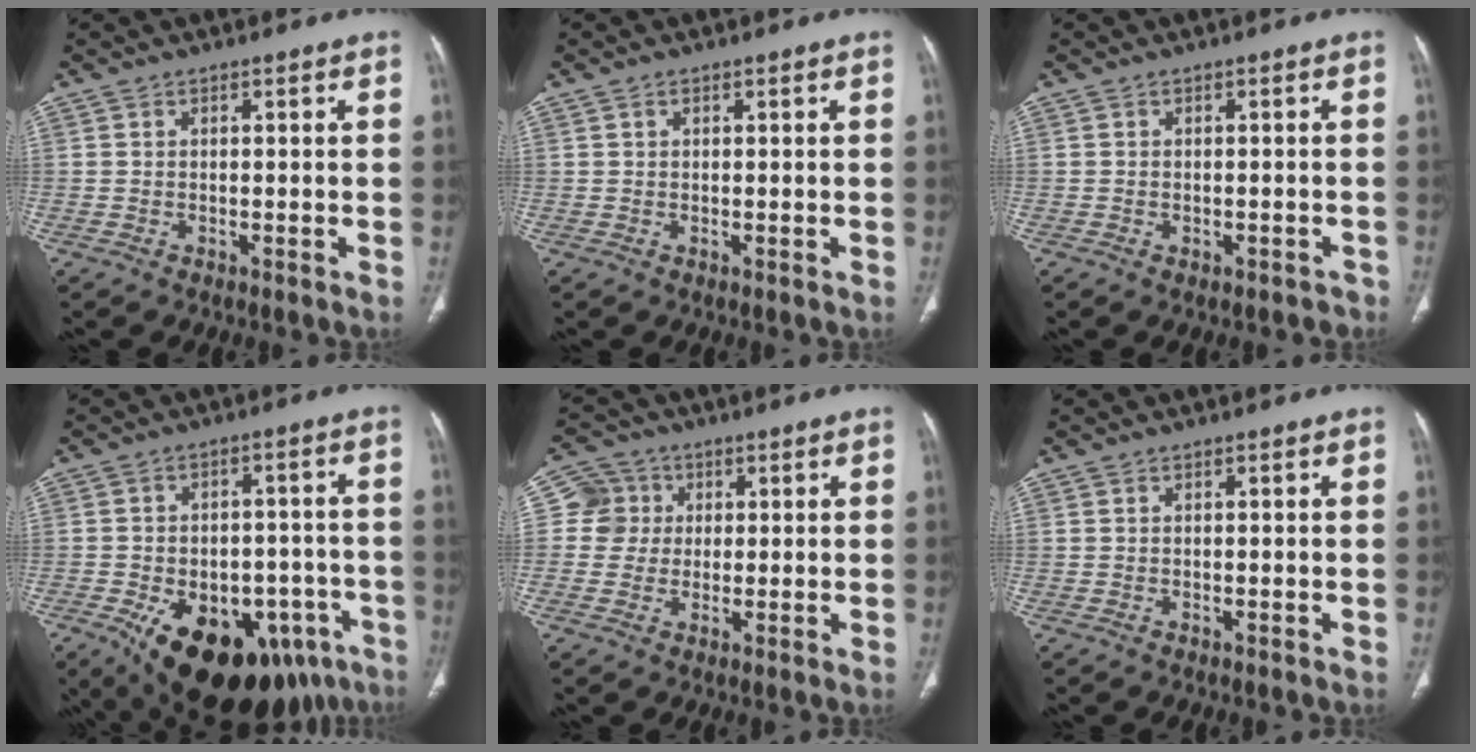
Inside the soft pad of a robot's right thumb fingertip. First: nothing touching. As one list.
[{"total": 0.7, "force": [0.4, 0.4, 0.4], "torque": [-0.008, 0.003, 0.006]}, {"total": 2.1, "force": [-1.5, 1.4, 0.7], "torque": [-0.003, 0.016, -0.014]}, {"total": 23.9, "force": [-11.9, 13.4, 15.8], "torque": [-0.199, 0.039, -0.153]}, {"total": 5.6, "force": [0.8, 5.5, 0.3], "torque": [0.029, 0.008, 0.010]}, {"total": 0.0}]